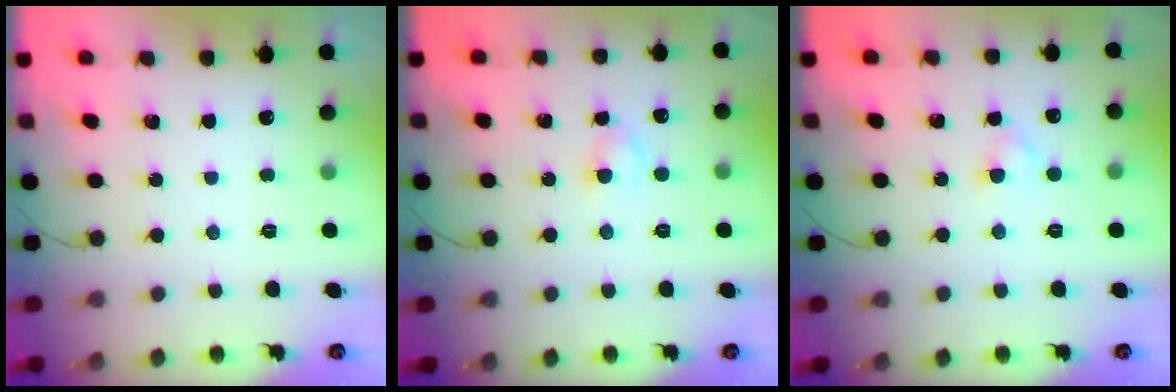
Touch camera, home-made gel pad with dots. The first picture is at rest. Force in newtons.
{"total": 3.3, "press": 3.1, "slide": 1.0}
{"total": 3.0, "press": 2.7, "slide": 1.2}